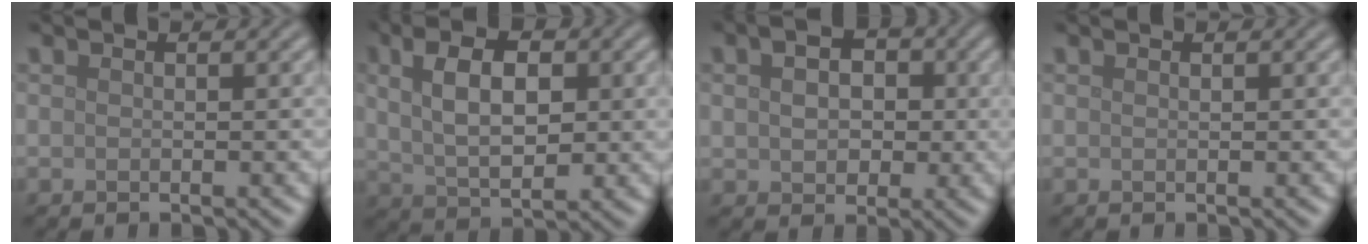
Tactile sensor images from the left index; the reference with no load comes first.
{"total": 6.6, "force": [1.4, 3.4, 5.4], "torque": [-0.088, 0.007, 0.022]}
{"total": 4.4, "force": [0.6, 3.2, 2.9], "torque": [-0.051, 0.003, 0.003]}
{"total": 0.0}